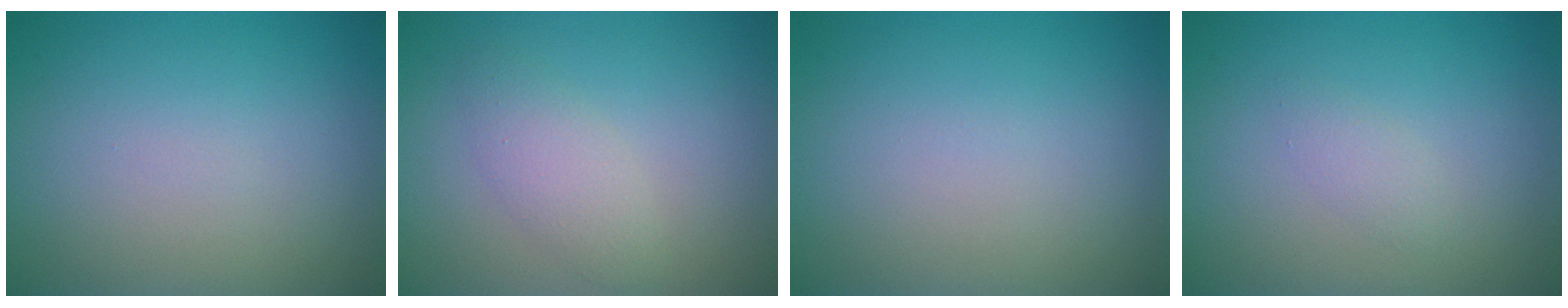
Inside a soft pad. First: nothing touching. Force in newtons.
{"total": 2.3, "press": 2.3, "slide": 0.2}
{"total": 0.0}
{"total": 1.1, "press": 1.1, "slide": 0.1}